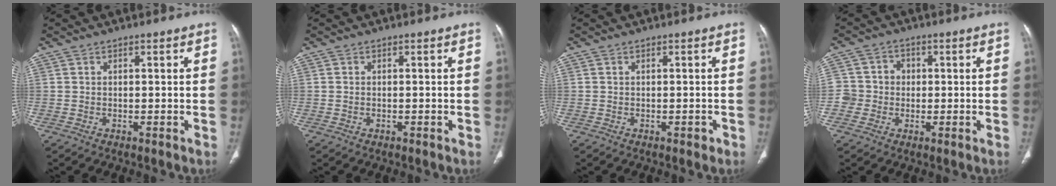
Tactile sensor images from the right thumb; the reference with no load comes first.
{"total": 0.0}
{"total": 0.9, "force": [-0.4, 0.5, 0.6], "torque": [-0.006, 0.000, -0.005]}
{"total": 5.5, "force": [-0.6, 5.4, 0.8], "torque": [0.017, 0.017, -0.018]}